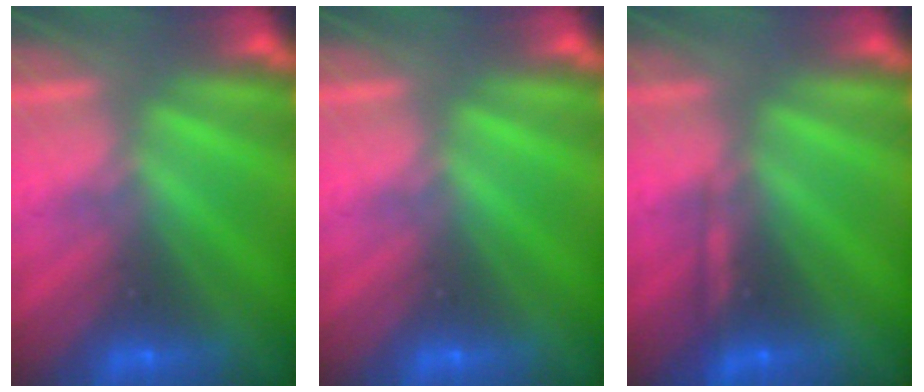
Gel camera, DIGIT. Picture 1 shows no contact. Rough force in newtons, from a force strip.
{"total": 0.0}
{"total": 2.2}